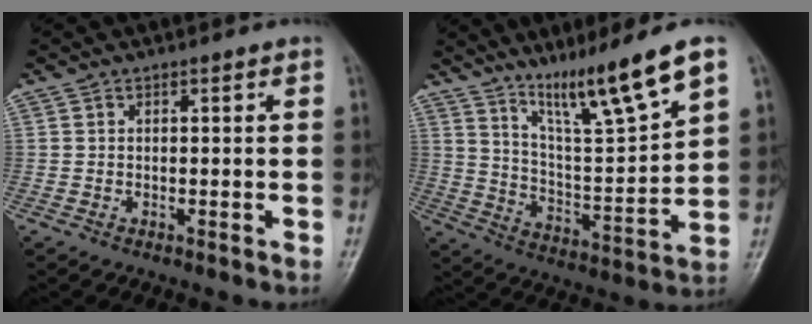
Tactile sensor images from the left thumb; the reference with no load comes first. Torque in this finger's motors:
{"motor_torque": [0.60, 0.22, 1.27, -1.38, 0.12]}